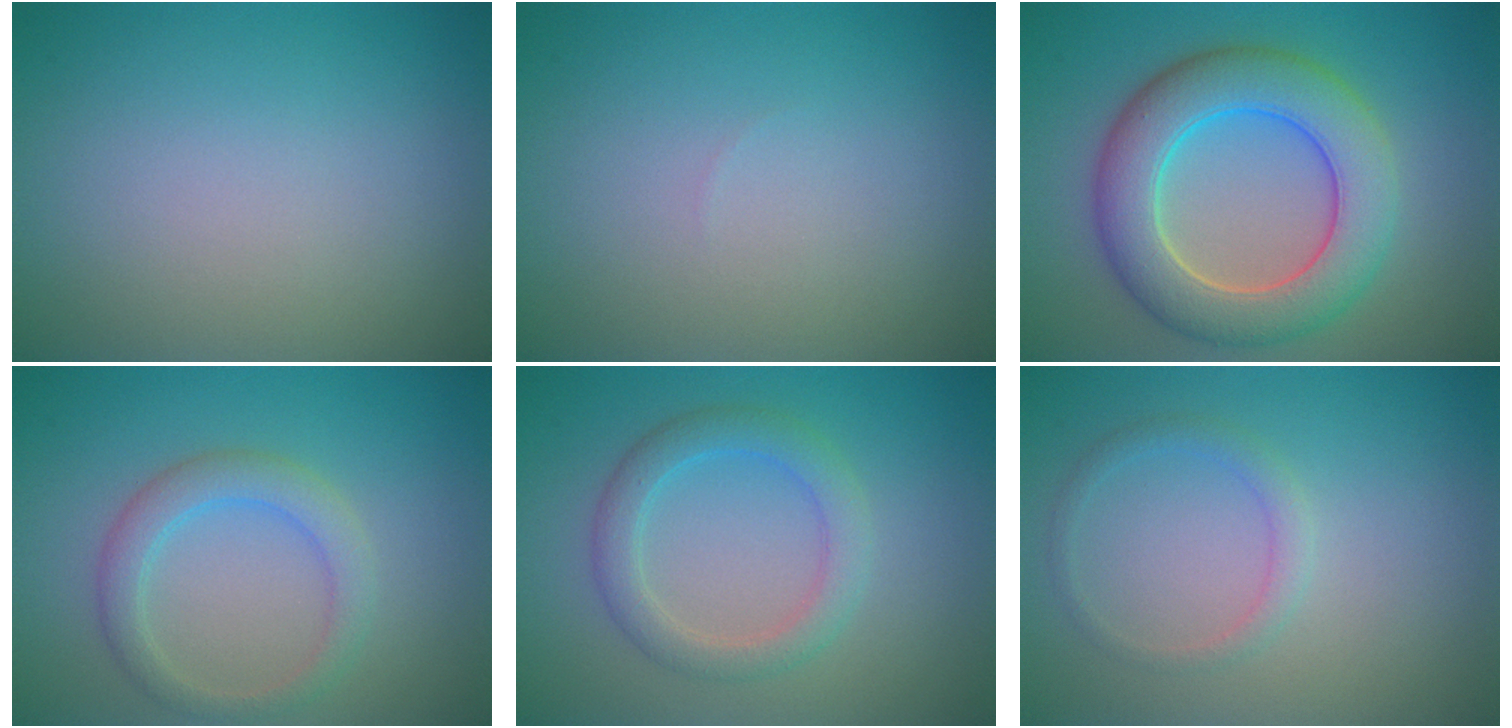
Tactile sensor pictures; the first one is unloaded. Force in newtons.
{"total": 0.0}
{"total": 8.1, "press": 8.1, "slide": 0.4}
{"total": 3.0, "press": 3.0, "slide": 0.0}
{"total": 3.2, "press": 3.2, "slide": 0.1}
{"total": 1.4, "press": 1.4, "slide": 0.1}